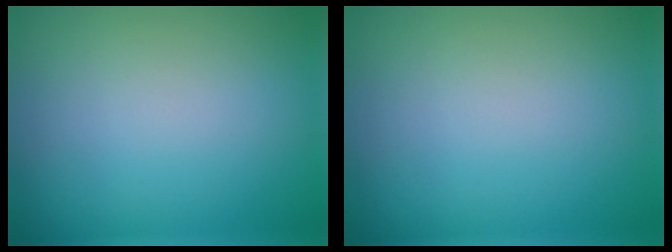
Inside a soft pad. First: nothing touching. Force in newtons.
{"total": 0.0}